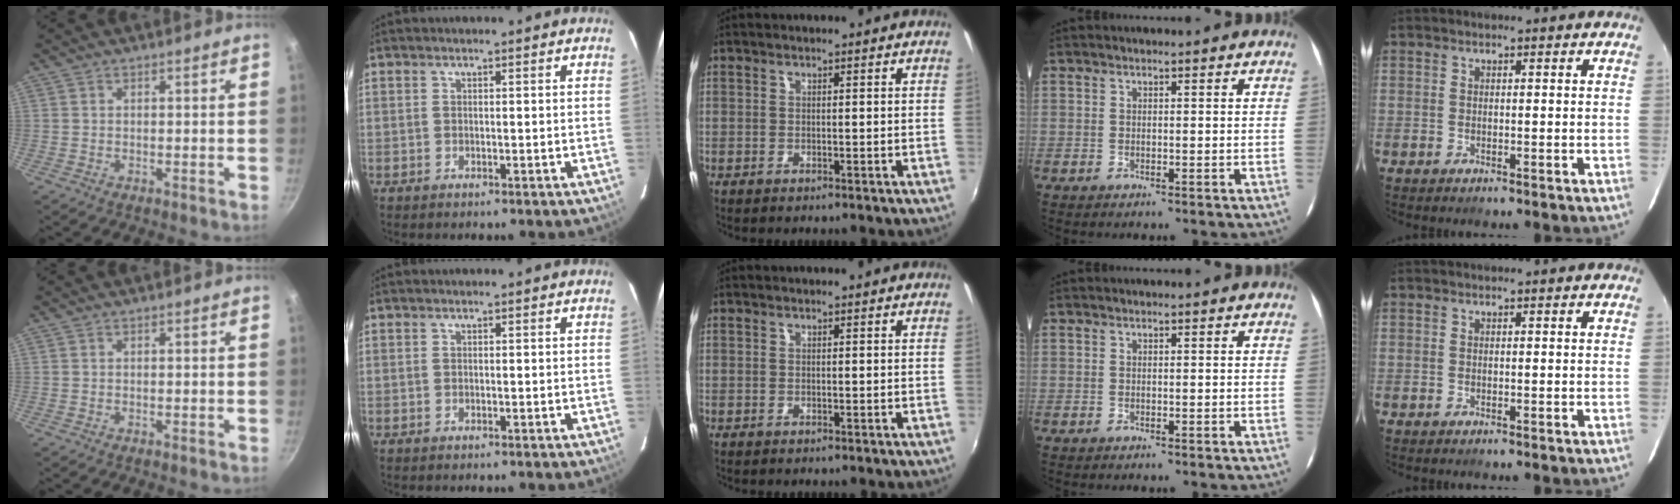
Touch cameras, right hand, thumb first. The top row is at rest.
{}